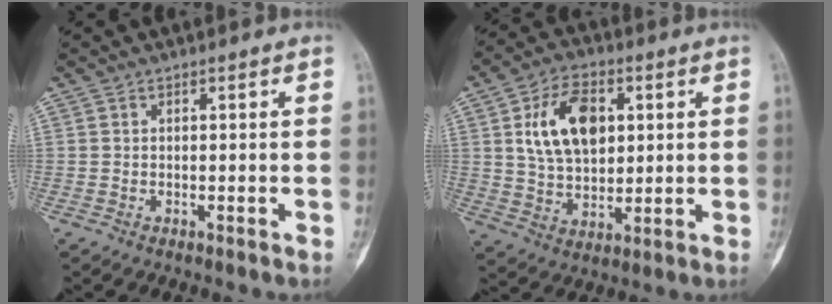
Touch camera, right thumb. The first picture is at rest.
{"total": 13.5, "force": [3.5, 8.5, 9.9], "torque": [-0.149, -0.006, 0.065]}